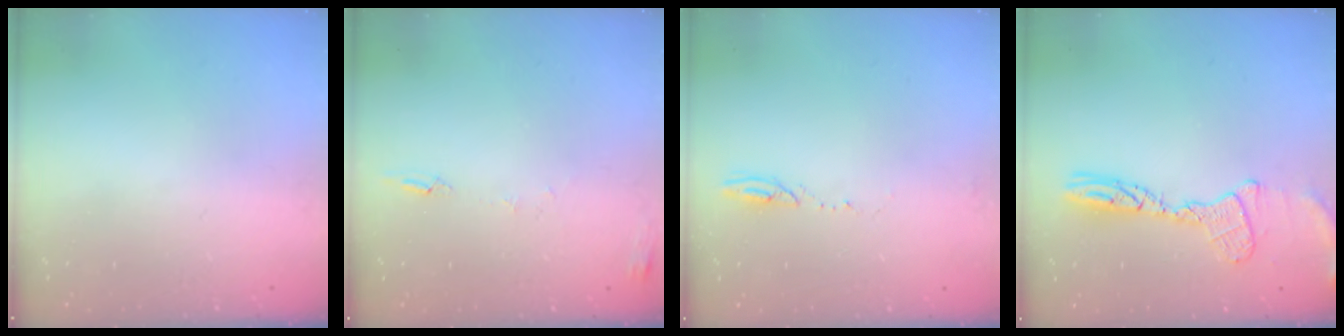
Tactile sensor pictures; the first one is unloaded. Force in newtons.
{"total": 6.0, "press": 6.0, "slide": 0.6}
{"total": 3.3, "press": 3.3, "slide": 0.4}
{"total": 12.1, "press": 12.0, "slide": 0.9}